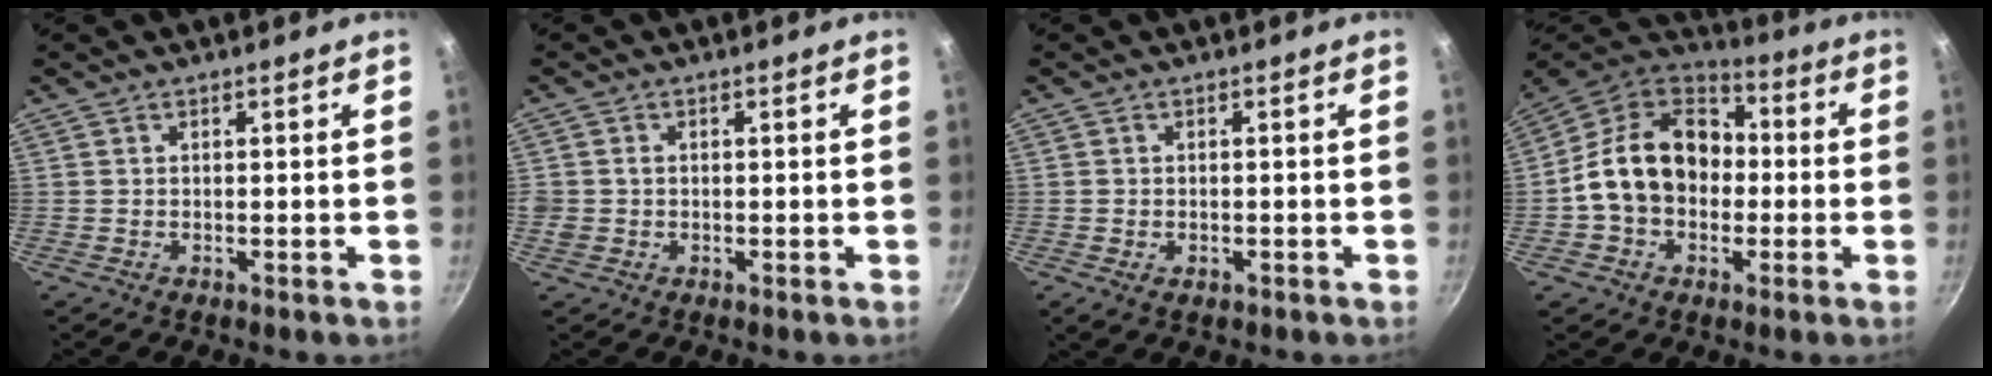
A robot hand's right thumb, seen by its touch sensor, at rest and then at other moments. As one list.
[{"total": 2.1, "force": [-0.2, 1.9, 0.8], "torque": [-0.014, 0.004, -0.005]}, {"total": 2.5, "force": [-0.9, 1.7, 1.6], "torque": [-0.027, -0.005, -0.013]}, {"total": 18.3, "force": [-0.6, 14.0, 11.7], "torque": [-0.173, 0.046, -0.025]}]